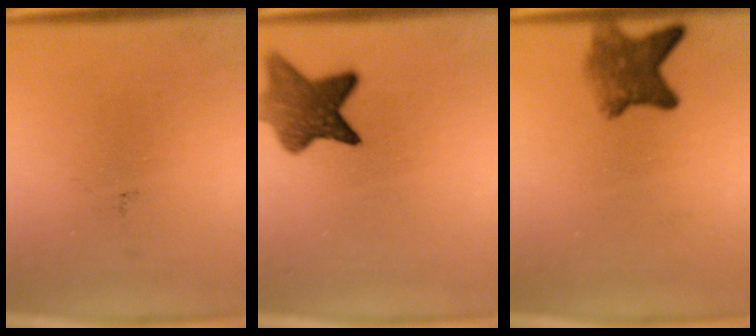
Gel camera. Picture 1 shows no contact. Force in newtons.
{"total": 7.5}
{"total": 5.2}